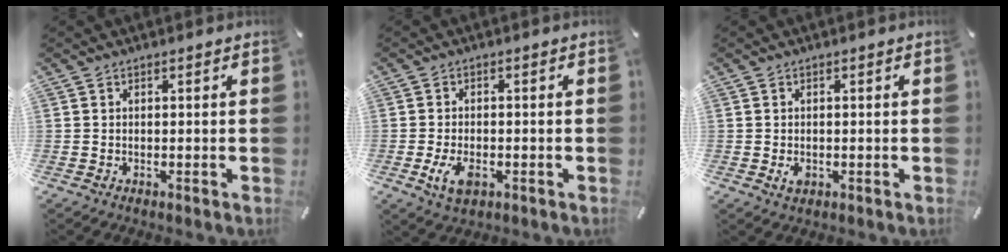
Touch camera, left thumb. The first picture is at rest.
{"total": 5.0, "force": [-1.7, 3.0, 3.6], "torque": [-0.086, 0.000, -0.032]}
{"total": 1.8, "force": [-0.3, 1.3, 1.2], "torque": [-0.030, 0.000, -0.008]}